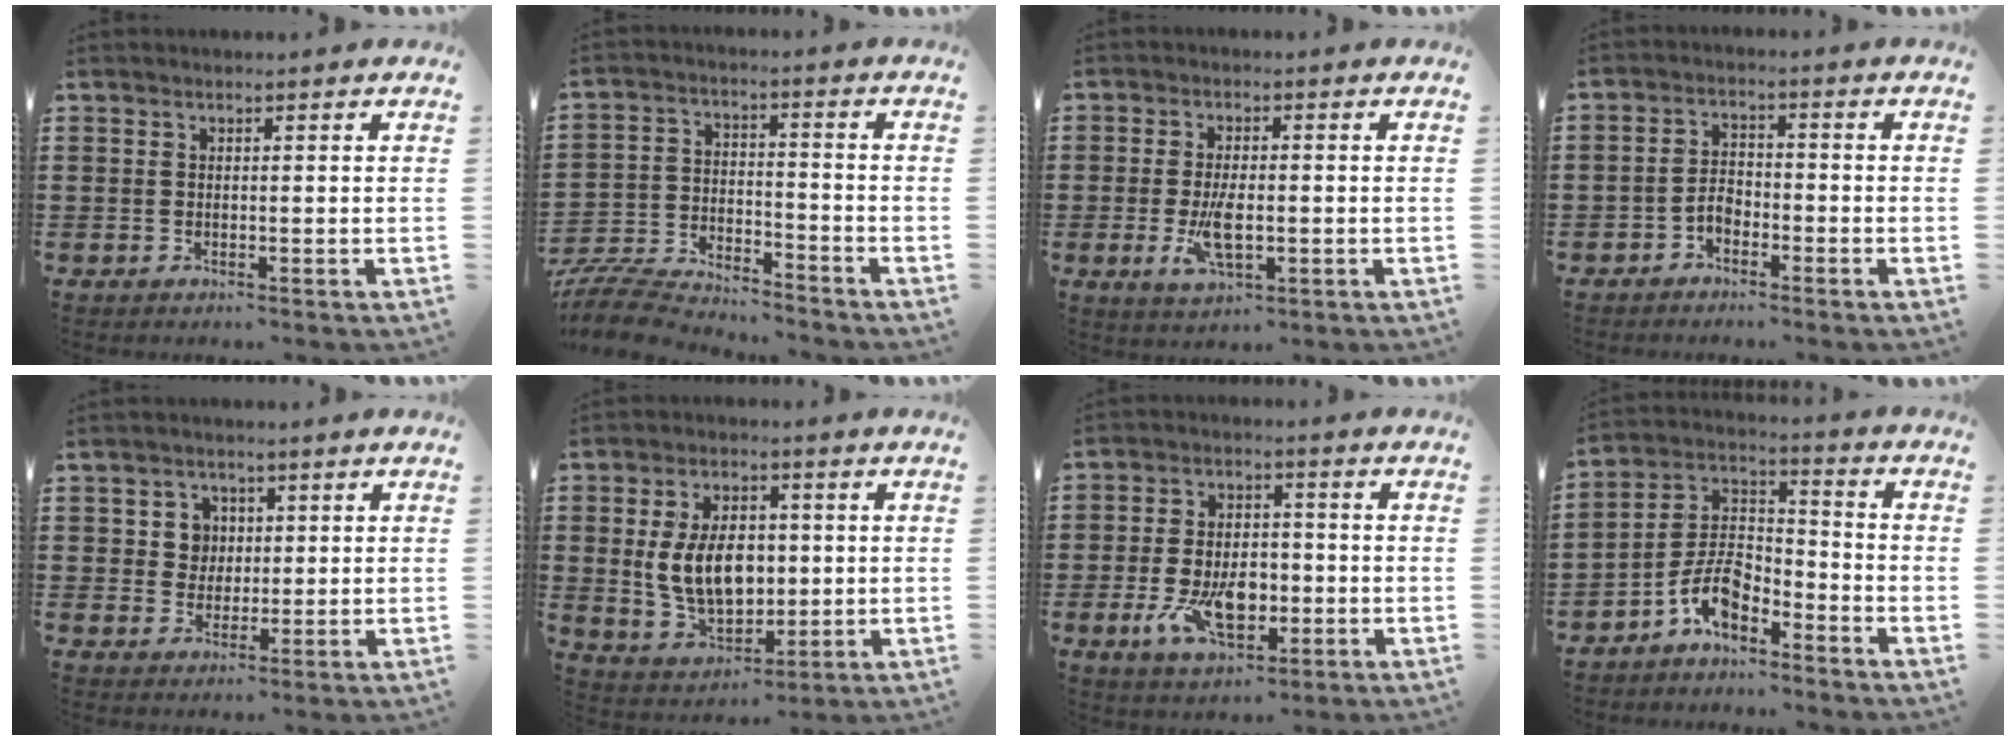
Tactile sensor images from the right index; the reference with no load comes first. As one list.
[{"total": 7.7, "force": [-7.5, 0.9, 1.3], "torque": [-0.045, 0.005, -0.153]}, {"total": 5.8, "force": [-1.1, 2.4, 5.2], "torque": [-0.116, -0.005, -0.024]}, {"total": 3.0, "force": [-1.8, 1.7, 1.7], "torque": [-0.048, 0.002, -0.043]}, {"total": 4.0, "force": [0.9, 3.7, 1.1], "torque": [-0.038, 0.013, 0.014]}, {"total": 9.8, "force": [0.6, 6.3, 7.4], "torque": [-0.150, 0.008, 0.007]}, {"total": 9.1, "force": [-2.7, 5.2, 7.0], "torque": [-0.142, 0.001, -0.050]}, {"total": 7.7, "force": [-5.3, 3.5, 4.3], "torque": [-0.102, 0.002, -0.106]}]